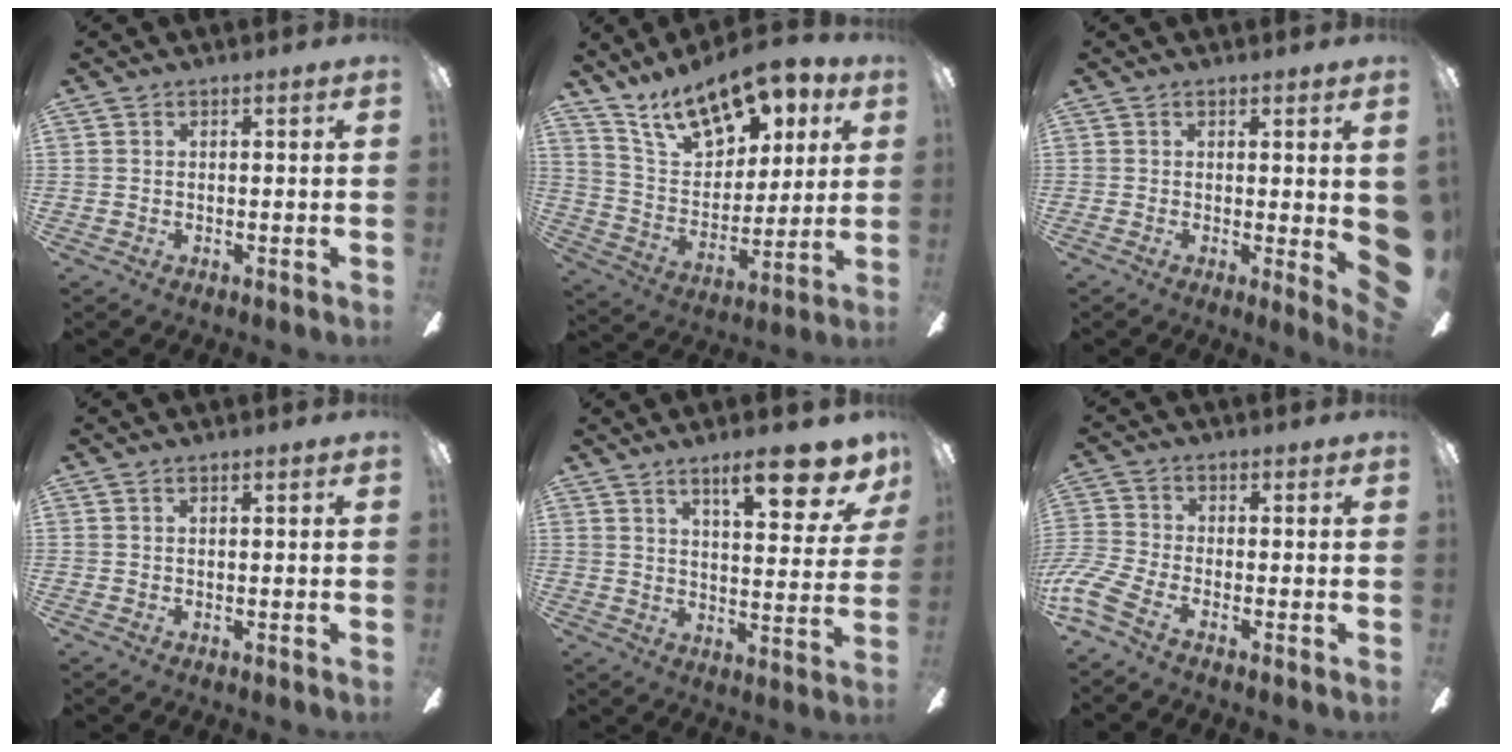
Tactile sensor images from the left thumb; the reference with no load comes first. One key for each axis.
{"total": 17.2, "fx": 12.0, "fy": 8.3, "fz": 9.1, "tx": -0.156, "ty": -0.068, "tz": 0.214}
{"total": 6.0, "fx": -0.3, "fy": 1.0, "fz": 5.9, "tx": -0.070, "ty": -0.017, "tz": 0.005}
{"total": 0.0}
{"total": 13.3, "fx": 9.0, "fy": 3.3, "fz": 9.3, "tx": -0.118, "ty": -0.053, "tz": 0.138}
{"total": 7.2, "fx": -4.1, "fy": 2.6, "fz": 5.3, "tx": -0.129, "ty": -0.002, "tz": -0.080}